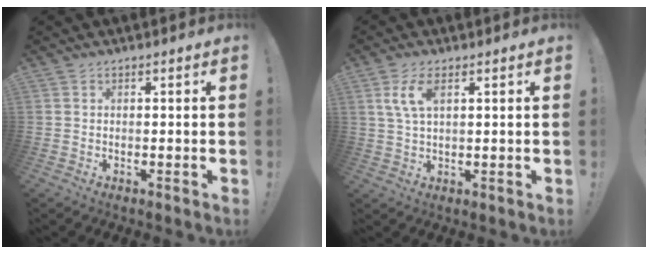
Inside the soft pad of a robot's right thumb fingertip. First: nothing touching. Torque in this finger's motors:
{"motor_torque": [0.00, 0.00, 0.01, 0.00, 0.00]}